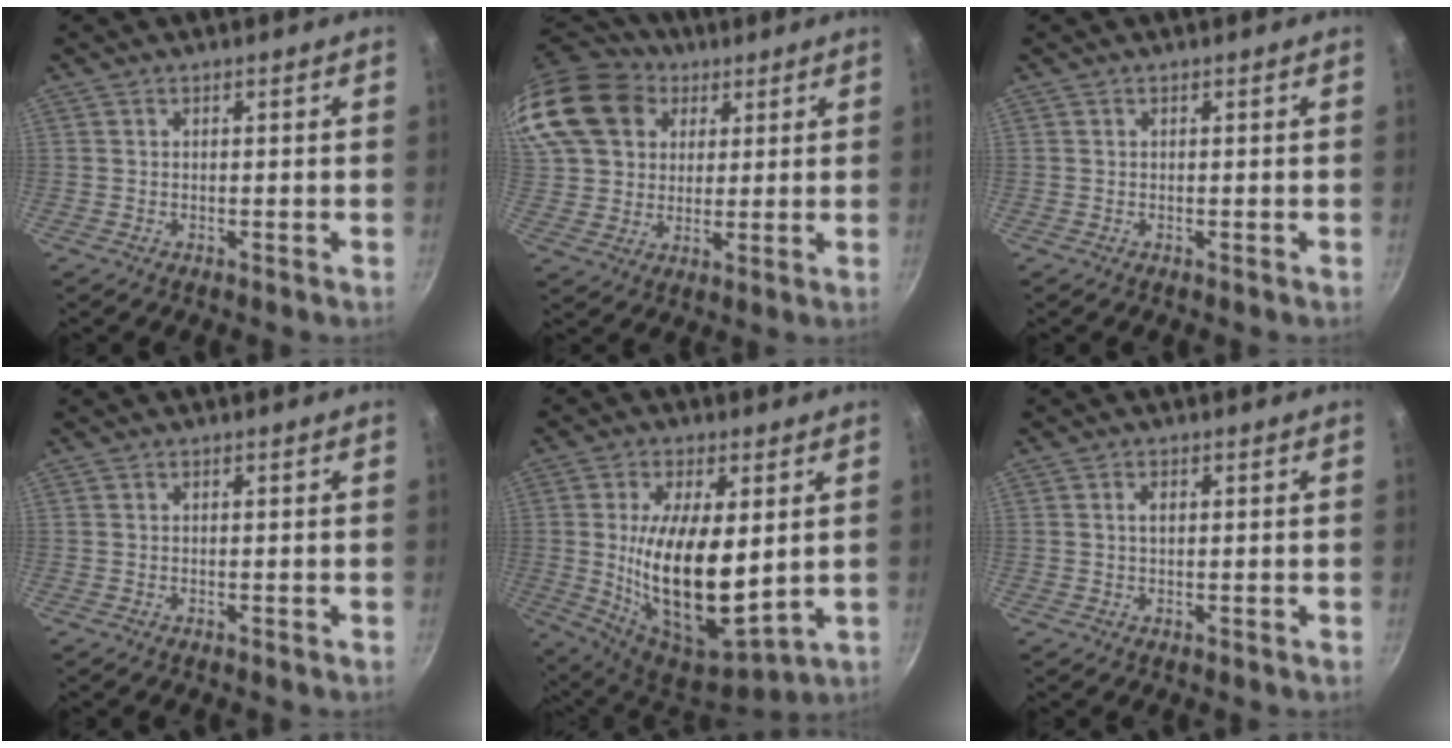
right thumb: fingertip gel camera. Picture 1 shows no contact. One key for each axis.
{"total": 22.9, "fx": 9.5, "fy": 17.7, "fz": 10.9, "tx": -0.247, "ty": 0.028, "tz": 0.178}
{"total": 0.0}
{"total": 0.0}
{"total": 19.8, "fx": 0.8, "fy": 8.8, "fz": 17.7, "tx": -0.303, "ty": -0.025, "tz": 0.029}
{"total": 1.5, "fx": 0.3, "fy": 0.9, "fz": 1.1, "tx": -0.016, "ty": 0.003, "tz": 0.006}